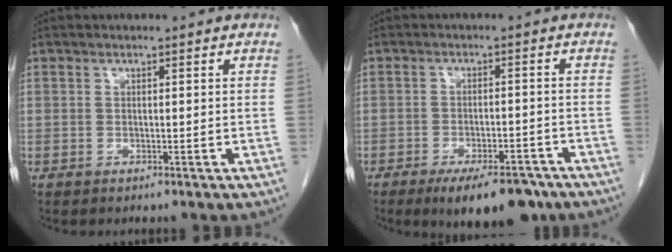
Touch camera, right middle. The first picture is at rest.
{"total": 10.4, "force": [-7.8, 3.4, 6.0], "torque": [-0.082, -0.006, -0.116]}